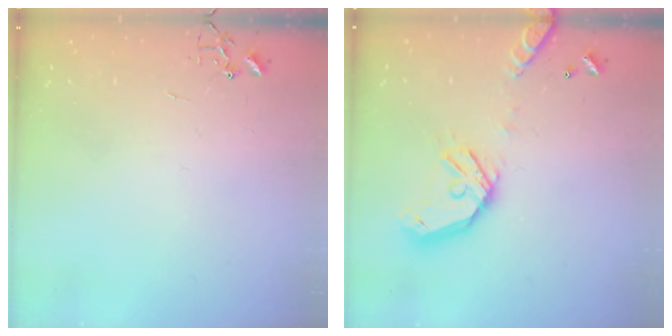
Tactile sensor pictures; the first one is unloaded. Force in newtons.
{"total": 16.2, "press": 16.0, "slide": 2.7}